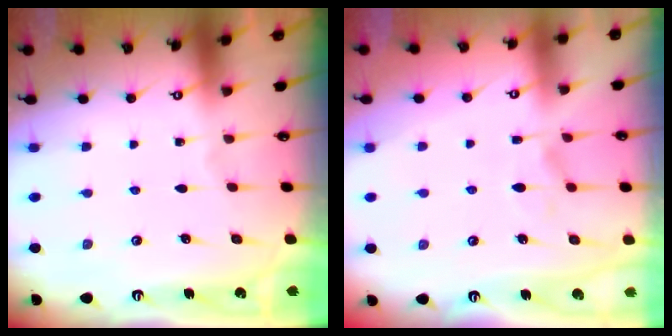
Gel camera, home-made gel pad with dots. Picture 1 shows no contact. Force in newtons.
{"total": 1.4, "press": 1.0, "slide": 1.0}